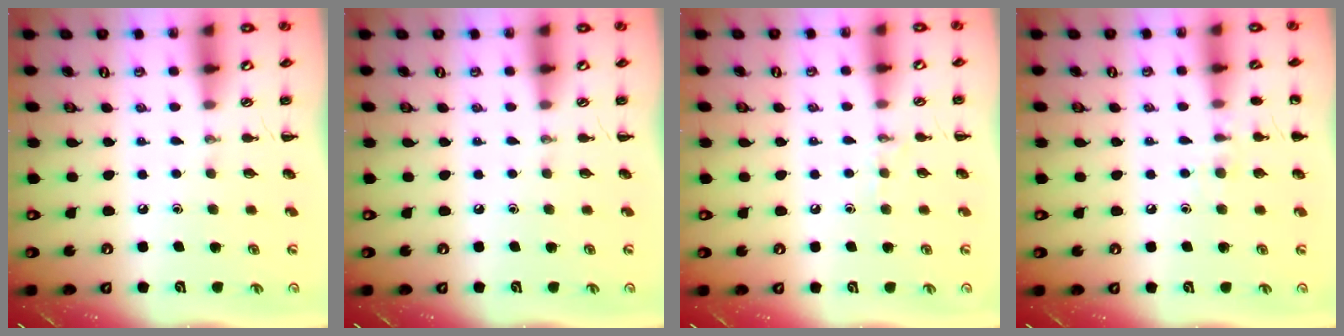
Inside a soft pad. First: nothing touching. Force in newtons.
{"total": 0.0}
{"total": 4.9, "press": 4.7, "slide": 1.2}
{"total": 6.7, "press": 6.5, "slide": 1.7}